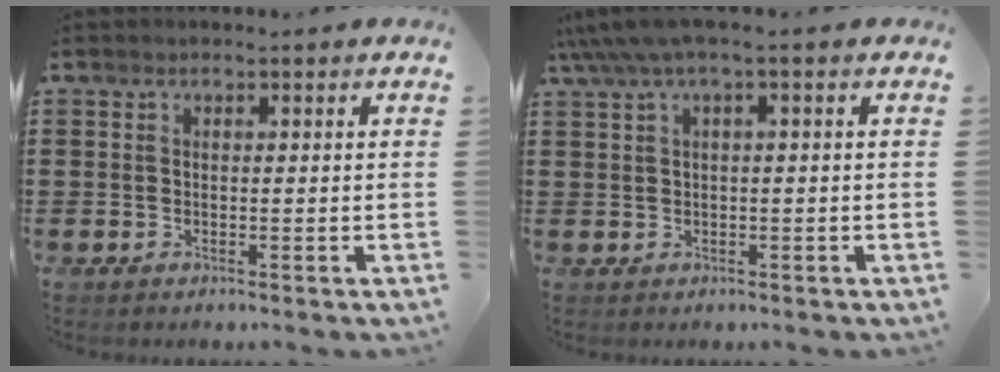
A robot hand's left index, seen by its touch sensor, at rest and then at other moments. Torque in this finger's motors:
{"motor_torque": [1.37, -0.77, 0.63, 0.20]}